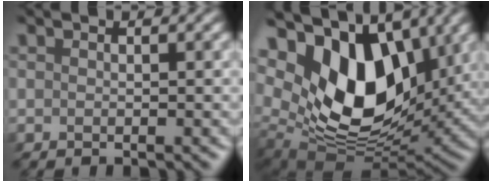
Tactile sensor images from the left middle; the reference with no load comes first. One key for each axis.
{"total": 13.4, "fx": 4.8, "fy": 8.1, "fz": 9.6, "tx": -0.172, "ty": 0.000, "tz": 0.078}